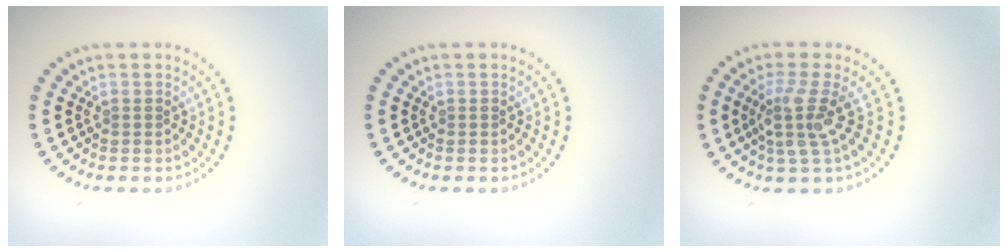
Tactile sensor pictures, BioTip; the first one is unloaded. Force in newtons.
{"total": 0.0}
{"total": 3.3, "press": 2.5, "slide": 2.1}